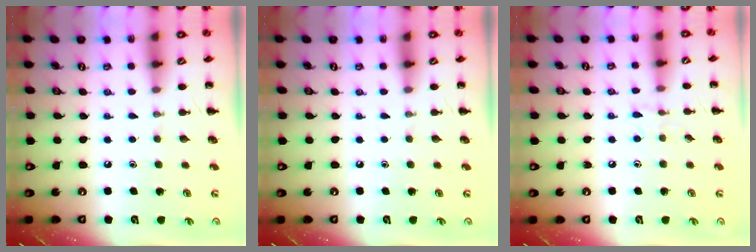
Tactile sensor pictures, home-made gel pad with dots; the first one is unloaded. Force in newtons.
{"total": 0.0}
{"total": 4.9, "press": 4.7, "slide": 1.5}